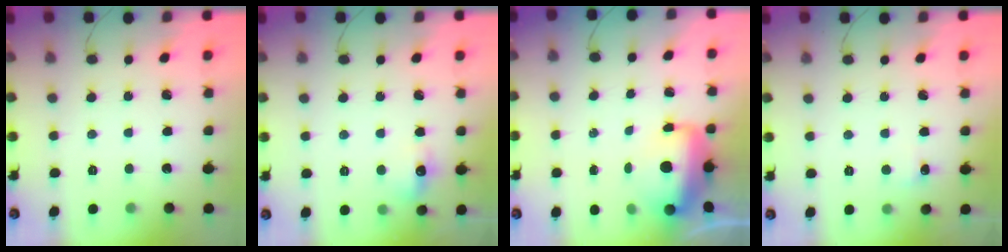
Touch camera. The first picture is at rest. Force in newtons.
{"total": 7.2, "press": 7.0, "slide": 1.6}
{"total": 10.9, "press": 10.4, "slide": 3.2}
{"total": 4.0, "press": 3.9, "slide": 1.2}